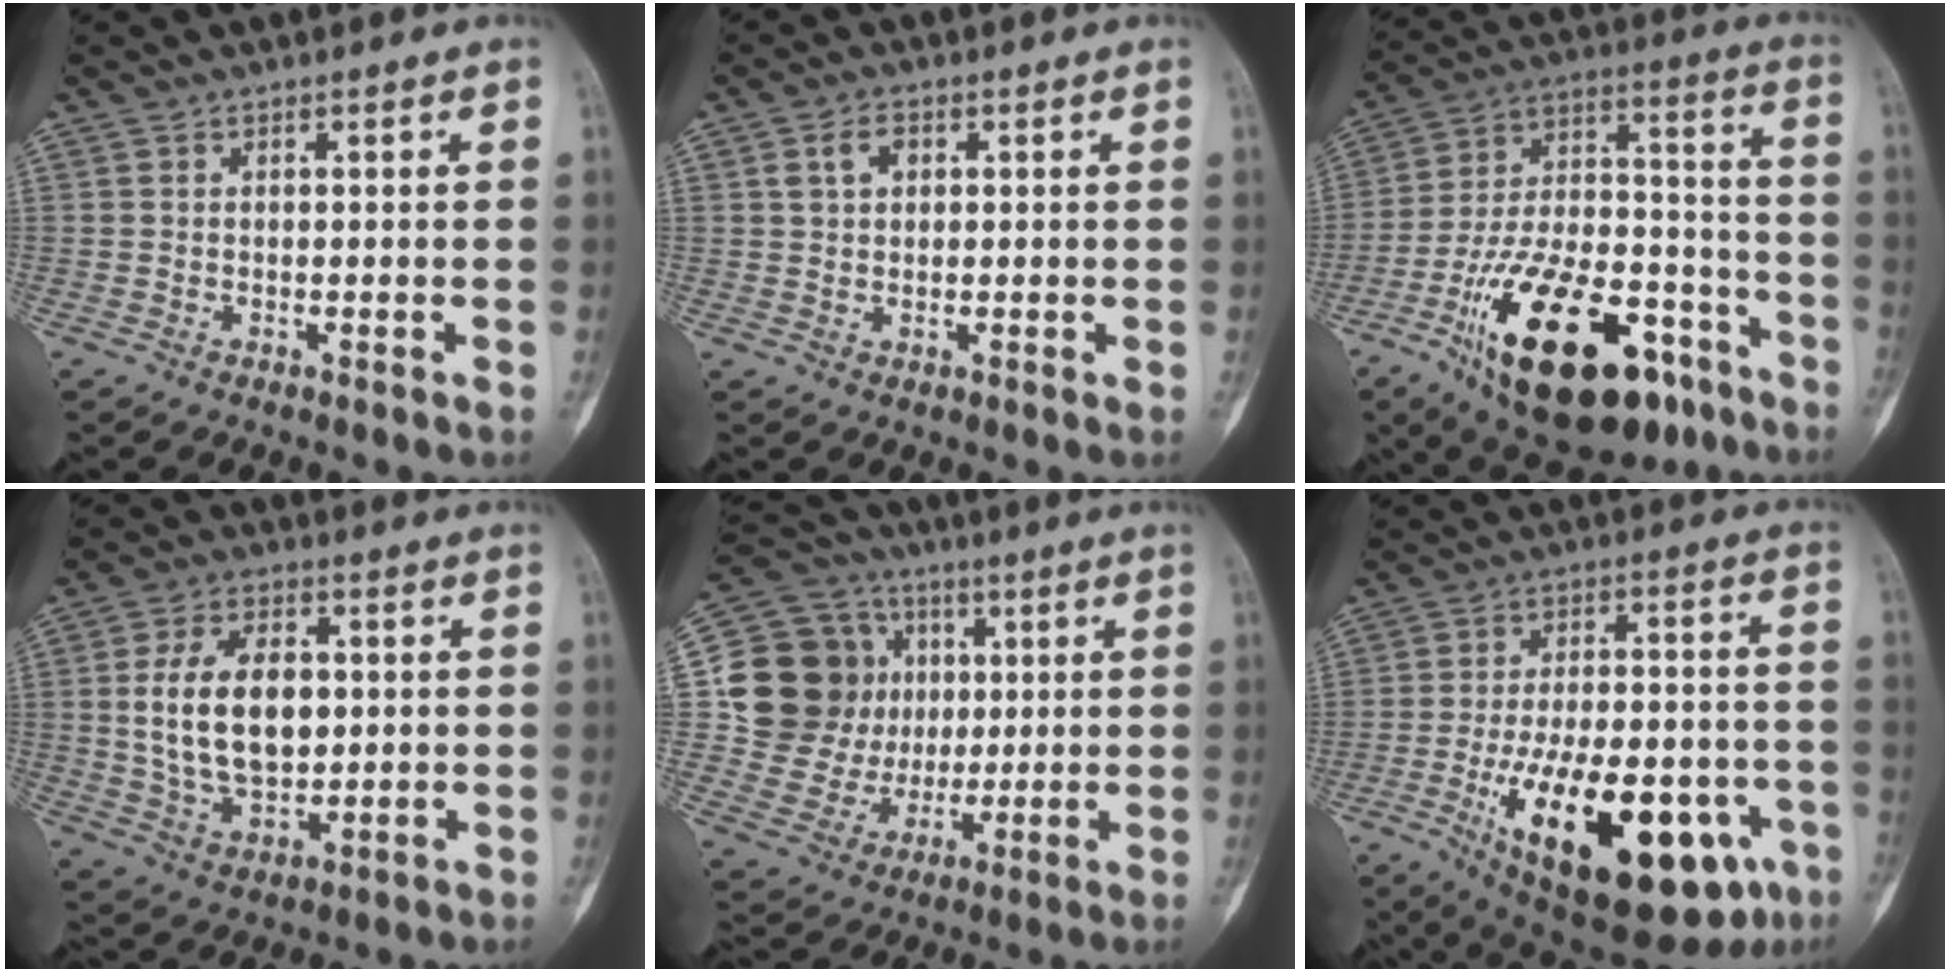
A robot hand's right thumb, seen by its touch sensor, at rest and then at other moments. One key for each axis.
{"total": 3.6, "fx": 1.1, "fy": 2.5, "fz": 2.4, "tx": -0.040, "ty": 0.002, "tz": 0.020}
{"total": 28.2, "fx": -14.6, "fy": 13.2, "fz": 20.2, "tx": -0.347, "ty": 0.067, "tz": -0.235}
{"total": 13.8, "fx": 1.4, "fy": 8.5, "fz": 10.7, "tx": -0.170, "ty": -0.002, "tz": 0.029}
{"total": 18.8, "fx": 3.1, "fy": 16.9, "fz": 7.6, "tx": -0.098, "ty": 0.025, "tz": 0.071}
{"total": 27.6, "fx": -10.6, "fy": 11.7, "fz": 22.7, "tx": -0.319, "ty": 0.018, "tz": -0.140}